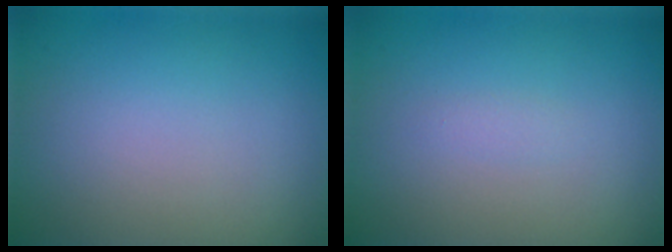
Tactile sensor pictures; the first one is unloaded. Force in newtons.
{"total": 0.6, "press": 0.6, "slide": 0.0}